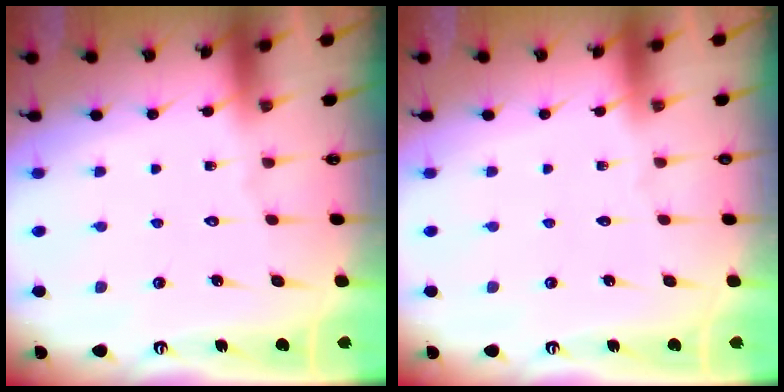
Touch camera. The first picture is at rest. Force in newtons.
{"total": 0.0}